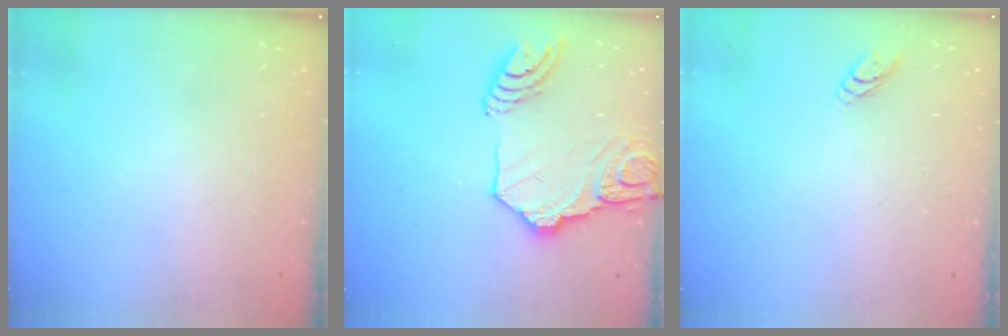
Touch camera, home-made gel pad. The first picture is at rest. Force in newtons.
{"total": 16.5, "press": 16.4, "slide": 1.7}
{"total": 3.3, "press": 3.3, "slide": 0.3}